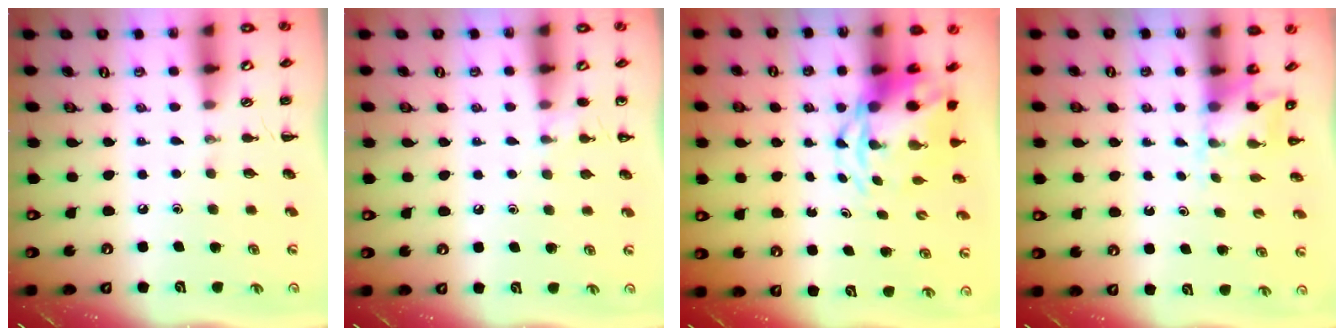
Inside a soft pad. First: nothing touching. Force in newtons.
{"total": 3.4, "press": 3.2, "slide": 1.0}
{"total": 5.5, "press": 5.3, "slide": 1.3}
{"total": 2.3, "press": 2.3, "slide": 0.6}